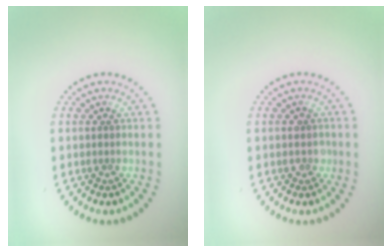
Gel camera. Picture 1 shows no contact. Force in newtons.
{"total": 1.1, "press": 1.0, "slide": 0.3}